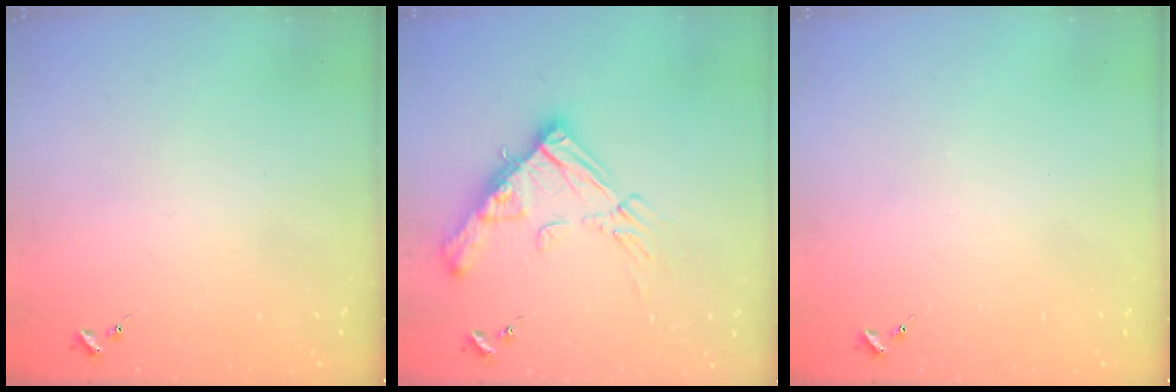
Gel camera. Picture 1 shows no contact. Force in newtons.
{"total": 17.3, "press": 17.2, "slide": 1.7}
{"total": 0.0}